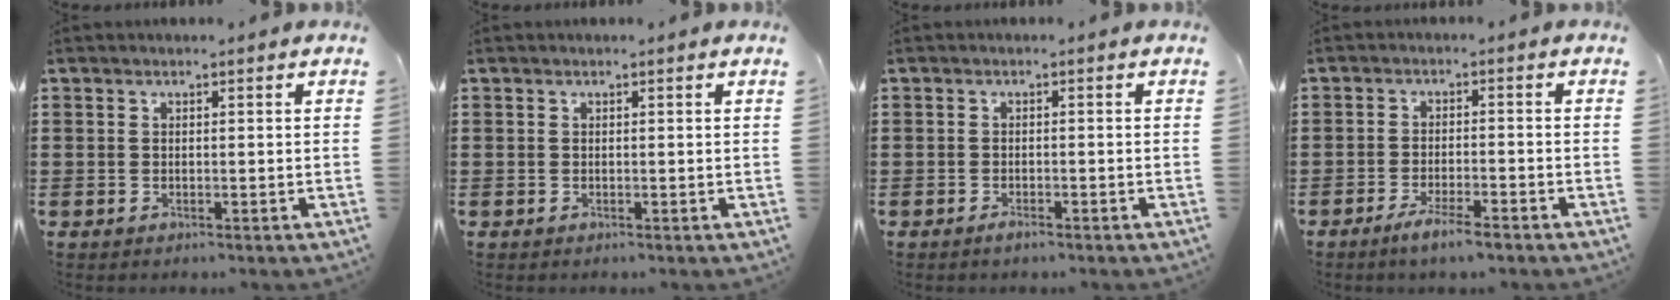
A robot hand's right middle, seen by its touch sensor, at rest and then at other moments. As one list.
[{"total": 0.0}, {"total": 1.1, "force": [-0.8, 0.2, 0.7], "torque": [-0.015, -0.007, -0.013]}, {"total": 3.6, "force": [-2.7, 0.2, 2.3], "torque": [-0.046, -0.001, -0.049]}]